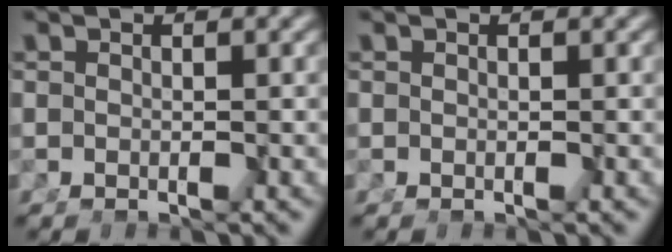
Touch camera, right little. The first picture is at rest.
{"total": 0.0}